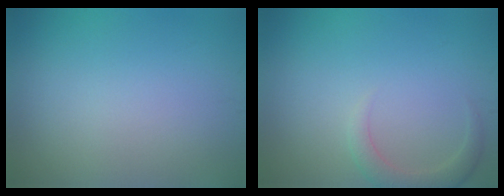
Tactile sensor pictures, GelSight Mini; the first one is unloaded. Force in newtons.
{"total": 2.2, "press": 2.2, "slide": 0.3}